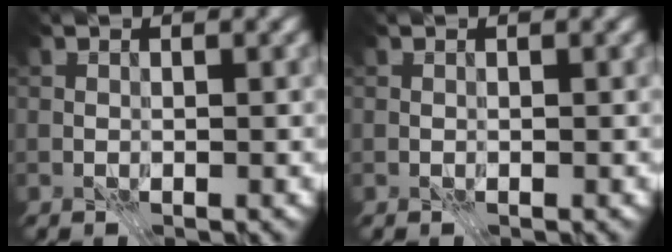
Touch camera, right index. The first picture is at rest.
{"total": 0.0}